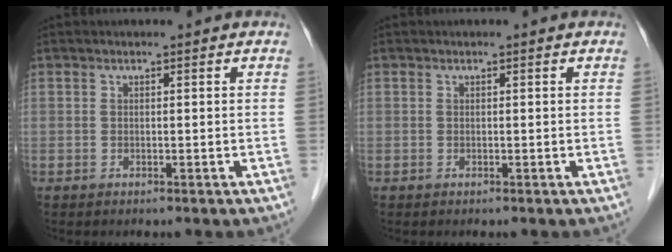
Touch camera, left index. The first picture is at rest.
{"total": 0.0}